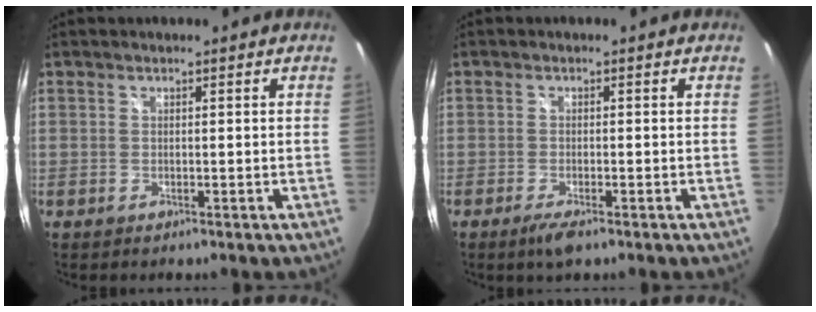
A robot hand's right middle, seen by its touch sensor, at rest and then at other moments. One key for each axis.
{"total": 3.1, "fx": -2.0, "fy": 0.6, "fz": 2.3, "tx": -0.050, "ty": -0.012, "tz": -0.037}